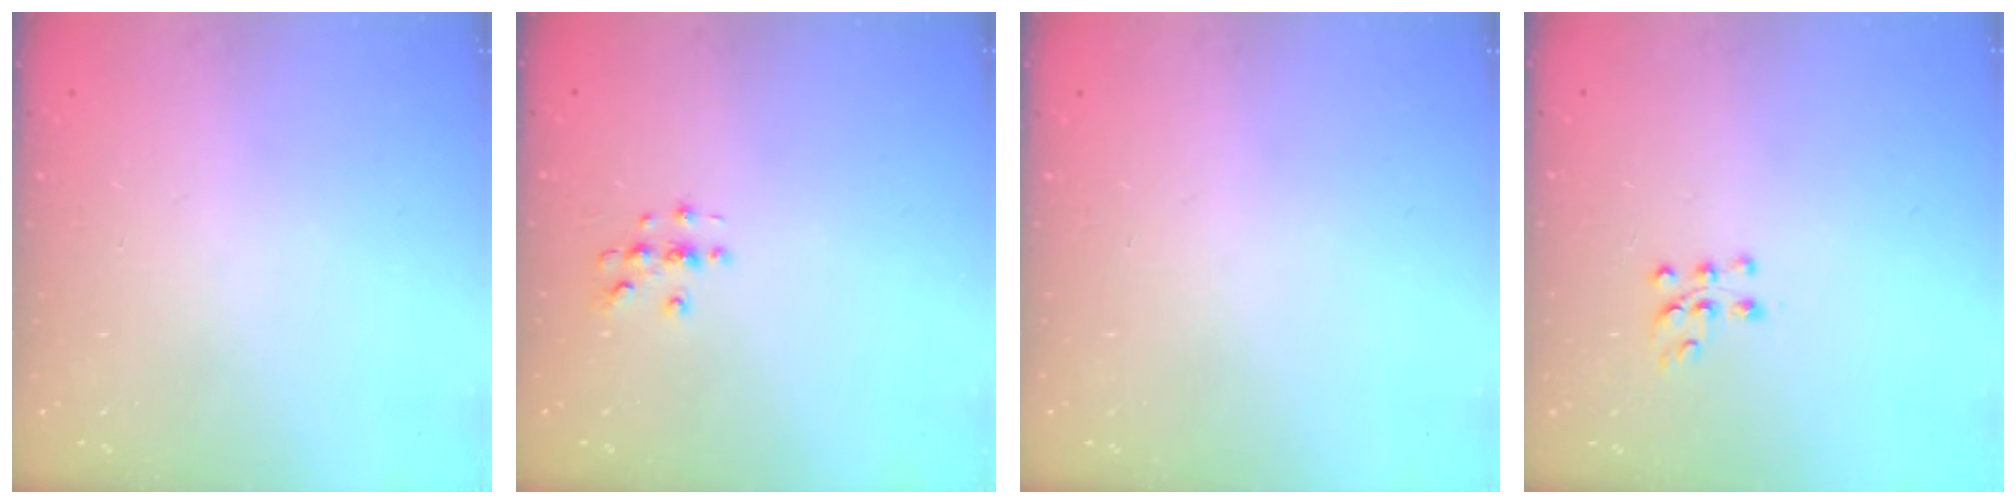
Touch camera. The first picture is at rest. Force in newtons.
{"total": 2.9, "press": 2.9, "slide": 0.3}
{"total": 0.0}
{"total": 6.9, "press": 6.8, "slide": 0.6}